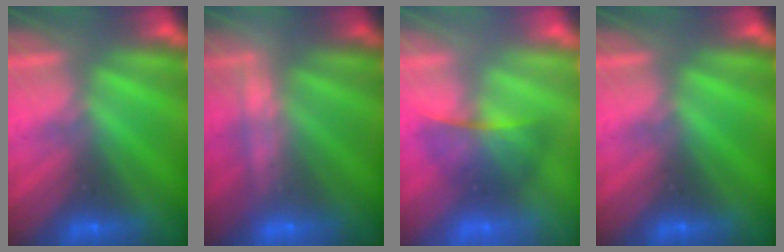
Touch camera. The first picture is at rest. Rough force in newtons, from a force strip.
{"total": 2.2}
{"total": 2.2}
{"total": 0.0}